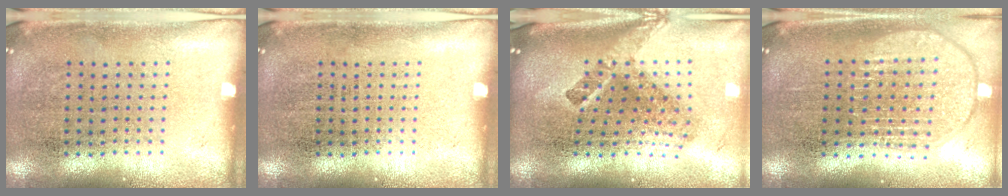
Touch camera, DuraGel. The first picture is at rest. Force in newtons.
{"total": 0.0}
{"total": 2.6, "press": 1.6, "slide": 2.0}
{"total": 1.8, "press": 1.5, "slide": 1.0}